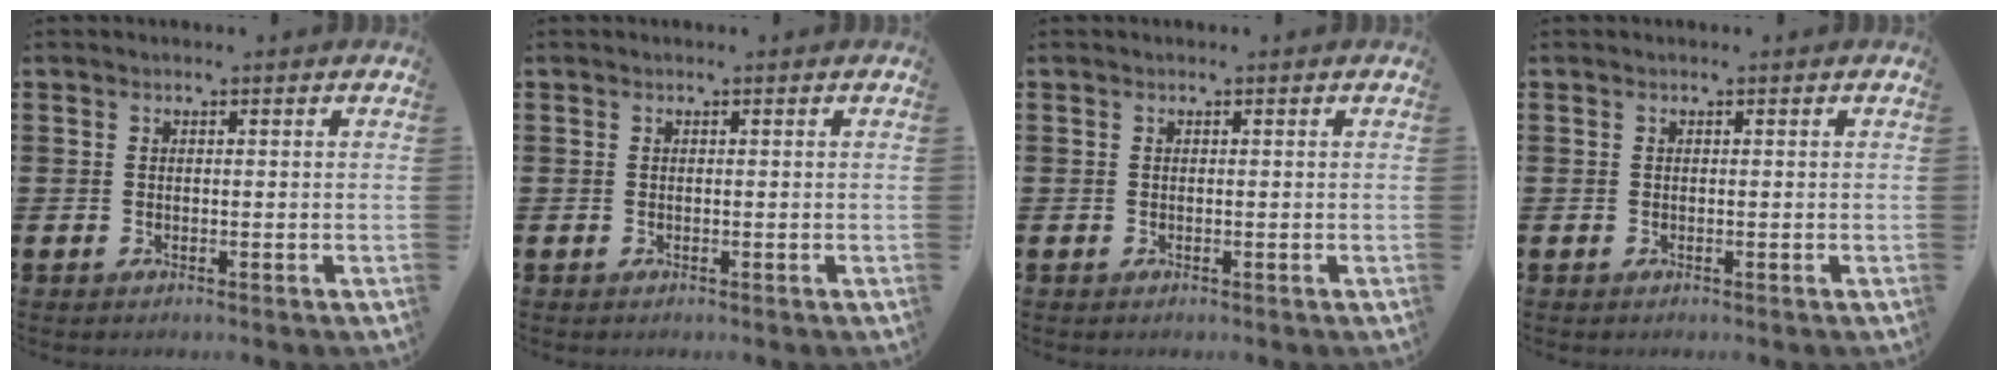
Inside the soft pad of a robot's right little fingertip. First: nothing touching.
{"total": 0.0}
{"total": 0.0}
{"total": 0.0}